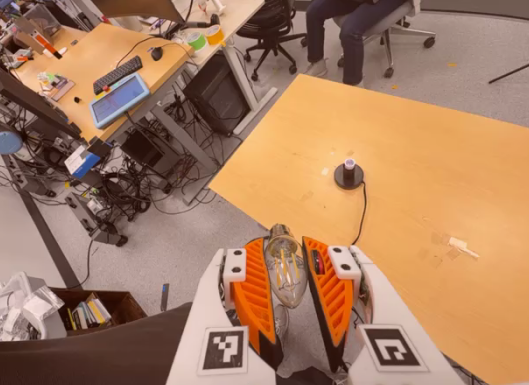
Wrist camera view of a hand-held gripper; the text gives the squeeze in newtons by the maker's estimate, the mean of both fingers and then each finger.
{"total": 12.5, "left": 12.9, "right": 12.1}